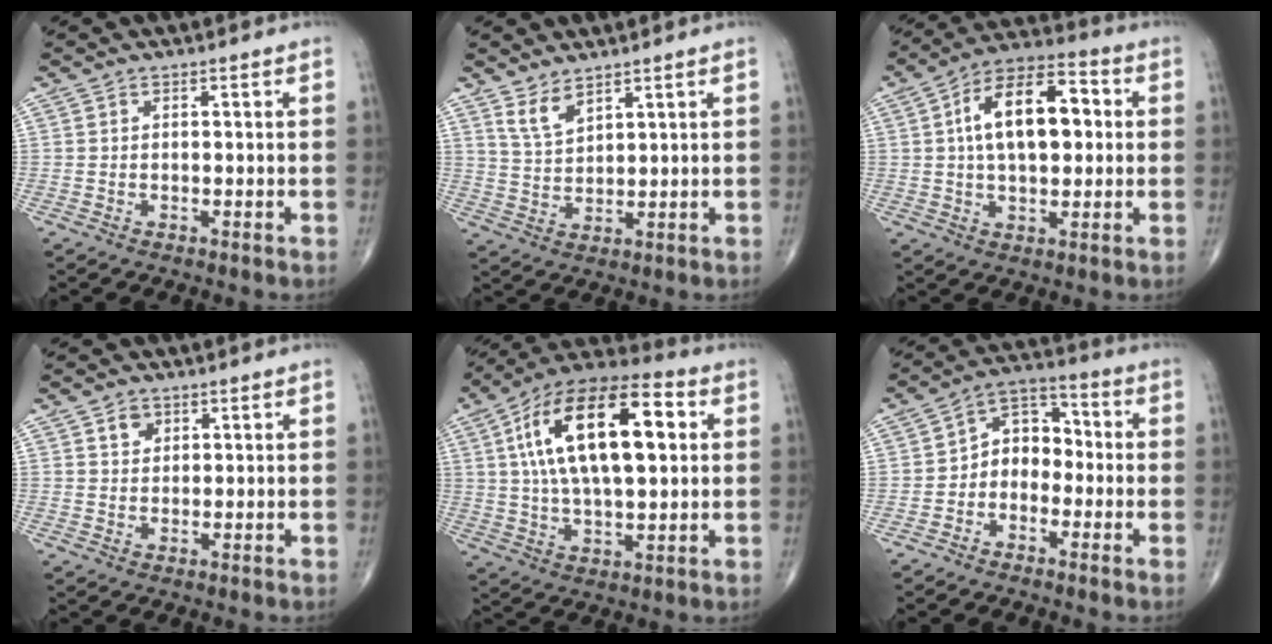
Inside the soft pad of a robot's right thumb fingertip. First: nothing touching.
{"total": 4.6, "force": [3.5, 1.7, 2.5], "torque": [-0.043, -0.026, 0.077]}
{"total": 16.0, "force": [2.3, 8.6, 13.3], "torque": [-0.204, 0.025, 0.031]}
{"total": 2.8, "force": [1.4, 2.1, 1.1], "torque": [-0.004, -0.008, 0.023]}
{"total": 23.3, "force": [5.2, 10.5, 20.1], "torque": [-0.342, 0.015, 0.078]}
{"total": 8.1, "force": [-1.5, 6.1, 5.1], "torque": [-0.048, 0.041, -0.047]}